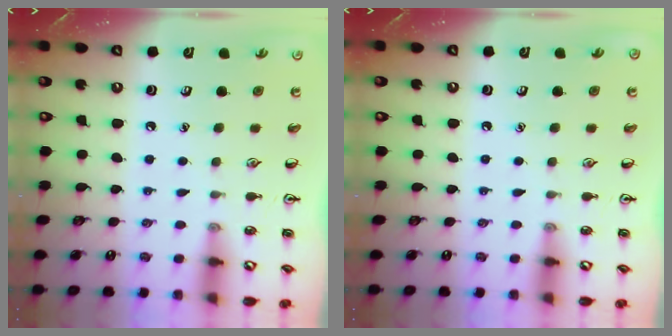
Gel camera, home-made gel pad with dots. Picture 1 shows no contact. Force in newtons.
{"total": 0.0}